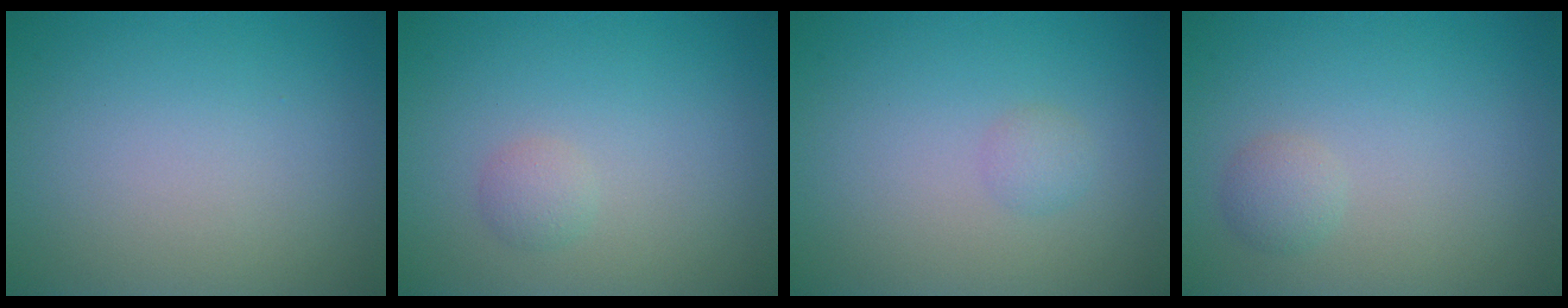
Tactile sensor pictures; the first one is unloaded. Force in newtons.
{"total": 1.1, "press": 1.1, "slide": 0.0}
{"total": 1.0, "press": 1.0, "slide": 0.1}
{"total": 1.3, "press": 1.3, "slide": 0.0}